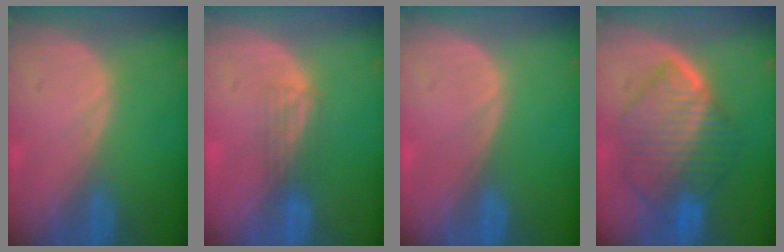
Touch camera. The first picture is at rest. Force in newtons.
{"total": 2.5, "press": 2.2, "slide": 1.3}
{"total": 0.0}
{"total": 10.5, "press": 10.4, "slide": 1.0}